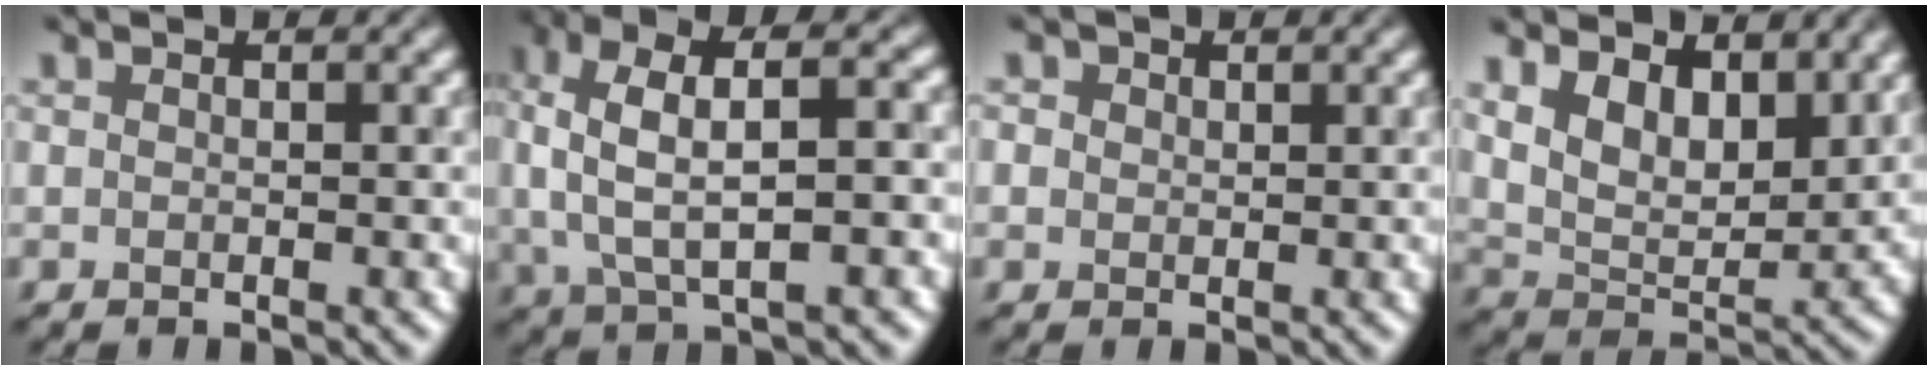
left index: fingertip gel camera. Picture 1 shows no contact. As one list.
[{"total": 8.6, "force": [1.5, 3.9, 7.5], "torque": [-0.152, 0.013, 0.021]}, {"total": 1.5, "force": [0.7, 1.2, 0.5], "torque": [-0.006, 0.005, 0.000]}, {"total": 6.9, "force": [3.8, 3.6, 4.6], "torque": [-0.089, -0.007, 0.060]}]